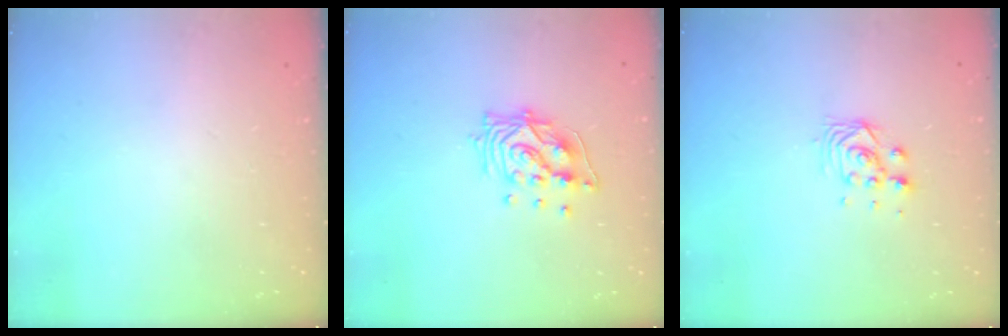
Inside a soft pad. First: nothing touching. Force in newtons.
{"total": 12.0, "press": 12.0, "slide": 1.1}
{"total": 3.9, "press": 3.8, "slide": 0.8}